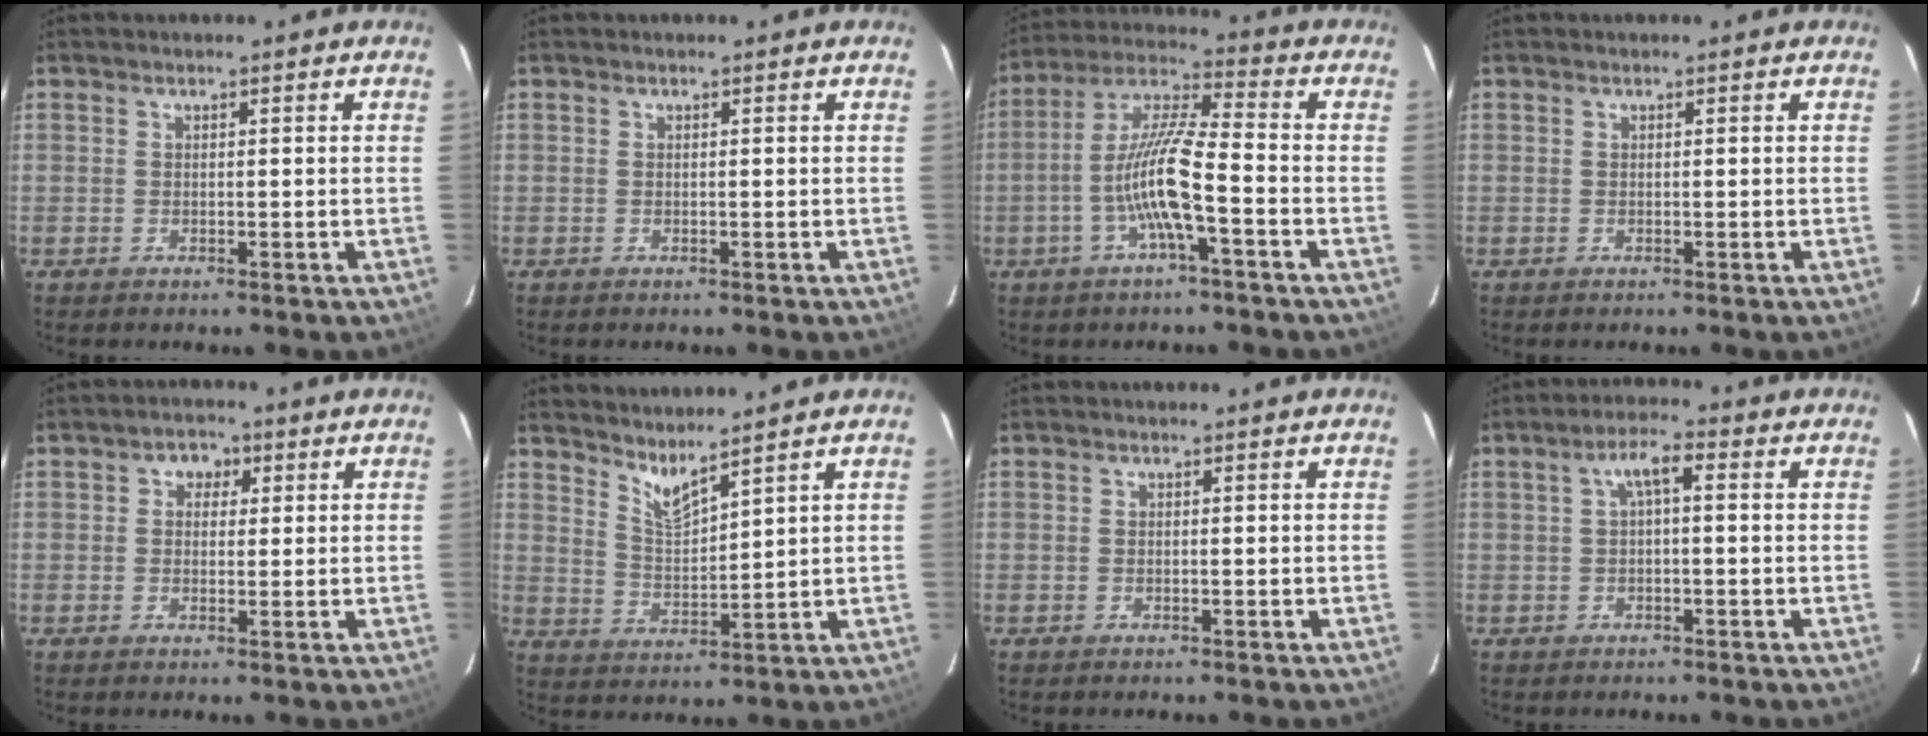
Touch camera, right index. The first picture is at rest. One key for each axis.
{"total": 0.0}
{"total": 11.0, "fx": -3.9, "fy": 1.0, "fz": 10.3, "tx": -0.213, "ty": 0.007, "tz": -0.077}
{"total": 0.0}
{"total": 3.3, "fx": 0.9, "fy": 2.9, "fz": 1.3, "tx": -0.018, "ty": 0.014, "tz": 0.011}
{"total": 5.6, "fx": 4.9, "fy": 0.3, "fz": 2.6, "tx": -0.049, "ty": -0.011, "tz": 0.096}
{"total": 0.0}
{"total": 3.8, "fx": 0.5, "fy": 1.1, "fz": 3.6, "tx": -0.070, "ty": 0.014, "tz": 0.011}